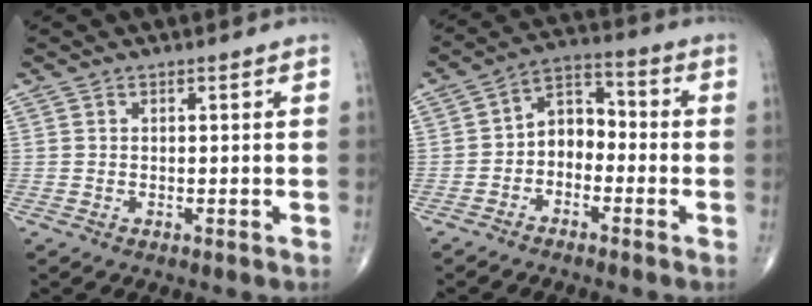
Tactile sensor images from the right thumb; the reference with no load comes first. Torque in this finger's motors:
{"motor_torque": [-0.22, 0.42, 0.39, 0.12, 0.12]}